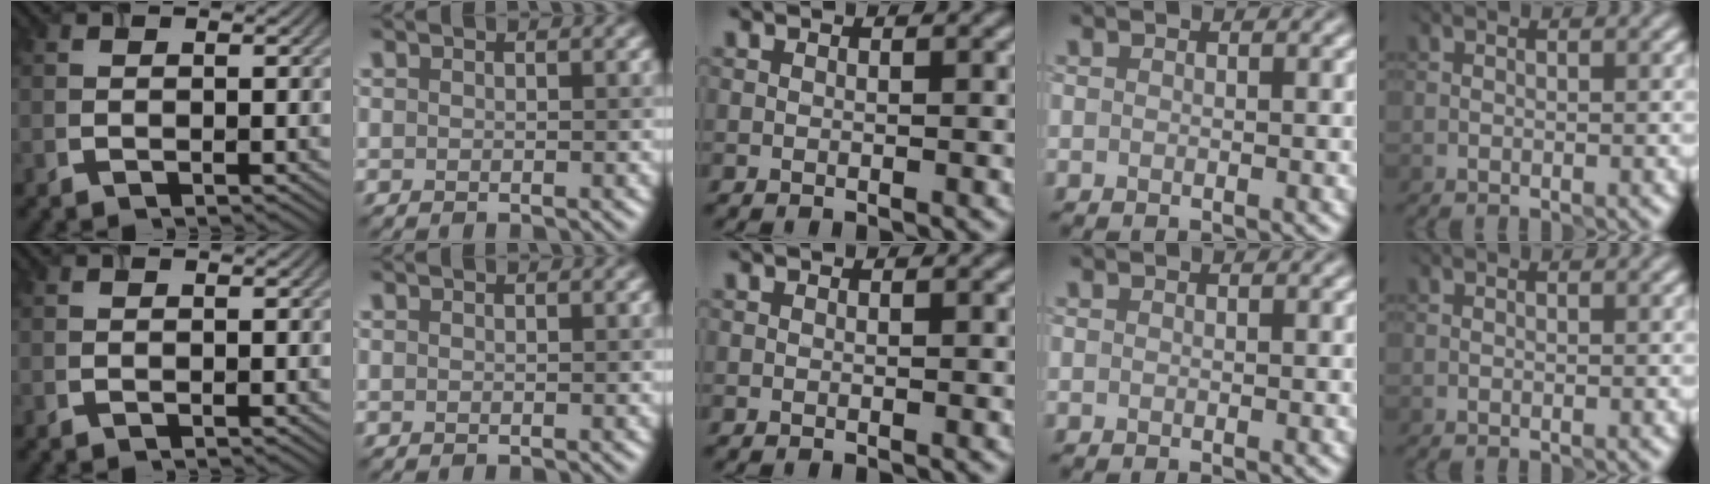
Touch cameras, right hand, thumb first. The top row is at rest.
{}